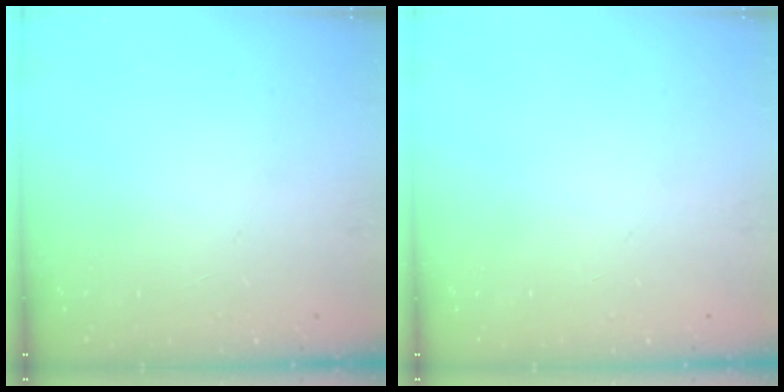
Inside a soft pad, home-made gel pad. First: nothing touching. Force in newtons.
{"total": 0.0}